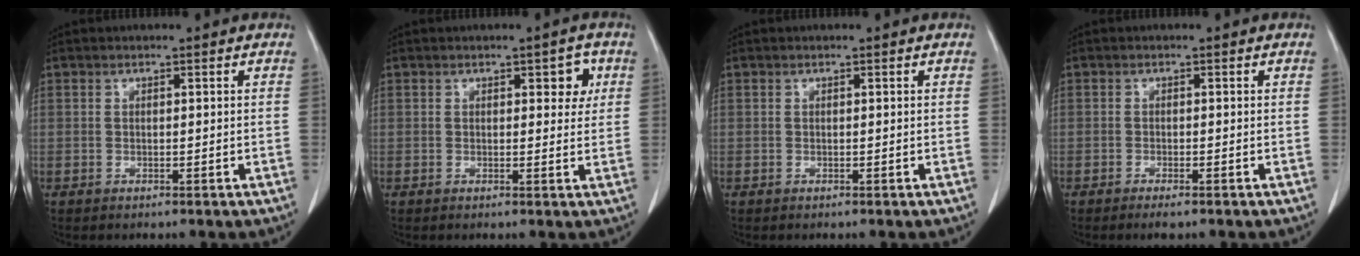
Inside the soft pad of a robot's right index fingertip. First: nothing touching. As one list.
[{"total": 3.1, "force": [1.2, 1.4, 2.5], "torque": [-0.022, 0.002, 0.012]}, {"total": 0.0}, {"total": 1.6, "force": [-1.2, 0.1, 1.0], "torque": [-0.017, -0.003, -0.018]}]